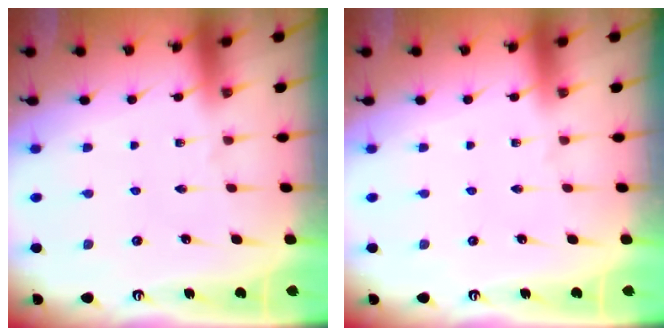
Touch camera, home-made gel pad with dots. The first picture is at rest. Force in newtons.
{"total": 0.0}